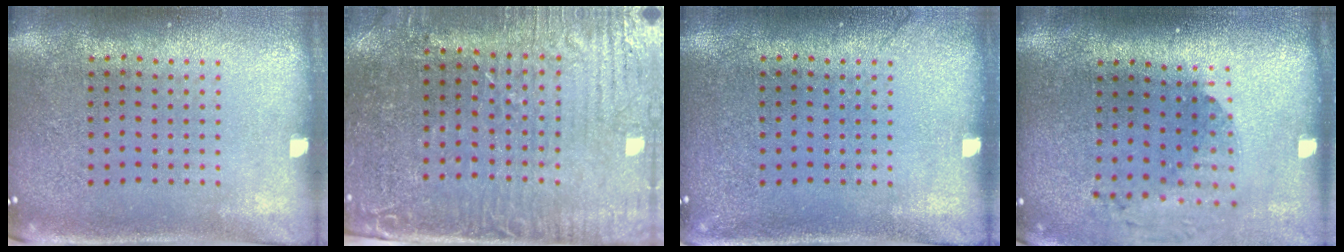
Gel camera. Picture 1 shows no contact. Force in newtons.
{"total": 3.8, "press": 3.5, "slide": 1.6}
{"total": 0.7, "press": 0.7, "slide": 0.1}
{"total": 1.6, "press": 1.3, "slide": 0.9}